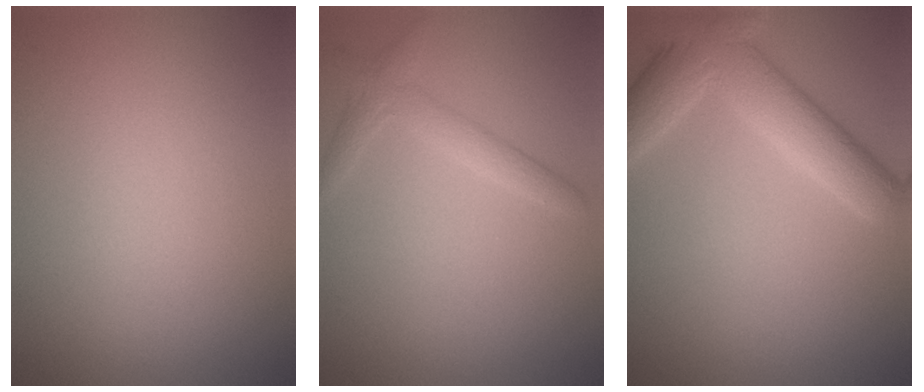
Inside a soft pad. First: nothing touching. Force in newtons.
{"total": 1.9, "press": 1.9, "slide": 0.1}
{"total": 5.8, "press": 5.8, "slide": 0.3}